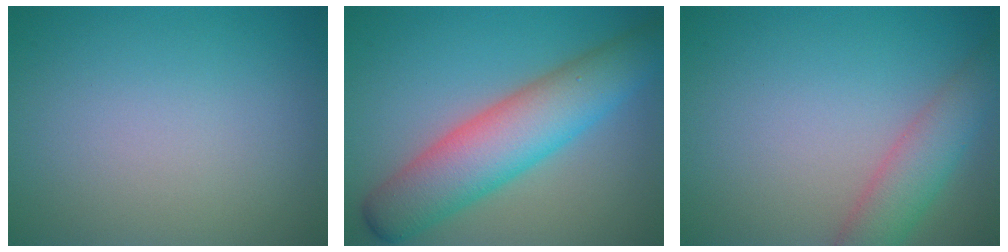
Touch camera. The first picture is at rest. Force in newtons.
{"total": 8.2, "press": 8.2, "slide": 0.2}
{"total": 4.0, "press": 4.0, "slide": 0.3}